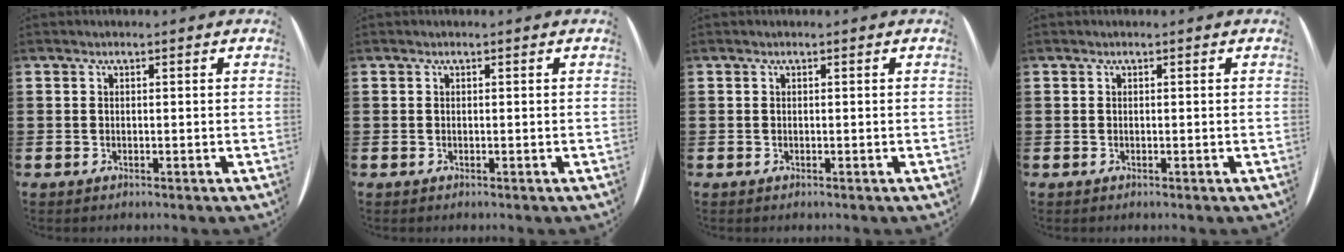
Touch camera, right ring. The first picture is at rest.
{"total": 0.0}
{"total": 0.0}
{"total": 0.0}